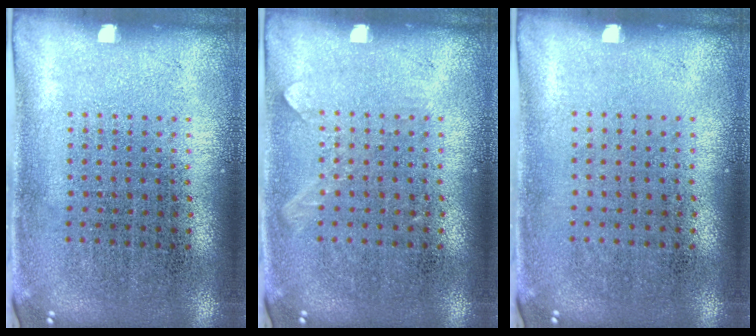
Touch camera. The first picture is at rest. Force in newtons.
{"total": 0.6, "press": 0.6, "slide": 0.1}
{"total": 0.0}